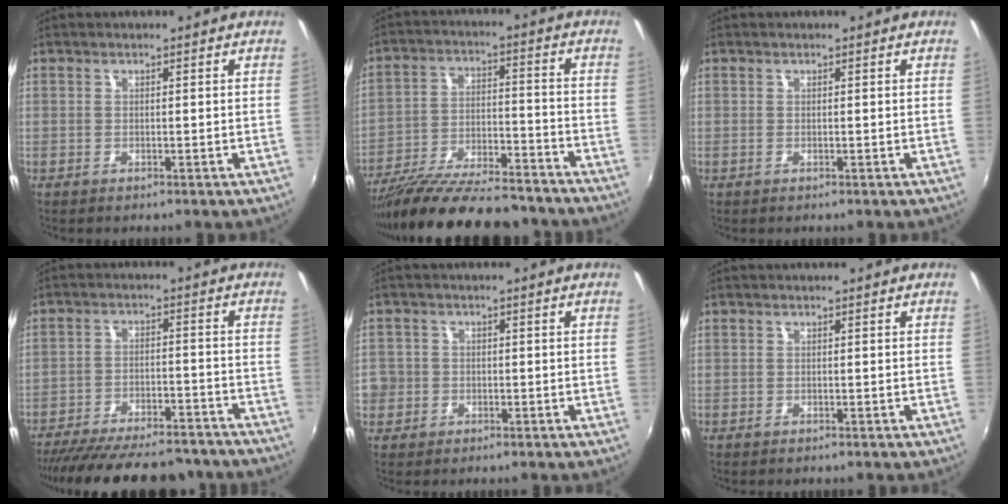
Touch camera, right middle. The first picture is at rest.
{"total": 22.4, "force": [-18.8, 5.6, 10.9], "torque": [-0.208, -0.036, -0.288]}
{"total": 0.0}
{"total": 22.9, "force": [-19.8, 6.6, 9.3], "torque": [-0.188, -0.008, -0.267]}
{"total": 6.5, "force": [-1.6, 6.1, 1.5], "torque": [-0.054, 0.016, -0.023]}
{"total": 0.0}